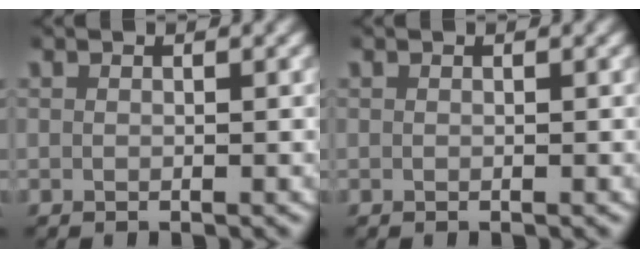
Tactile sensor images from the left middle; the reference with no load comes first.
{"total": 0.0}